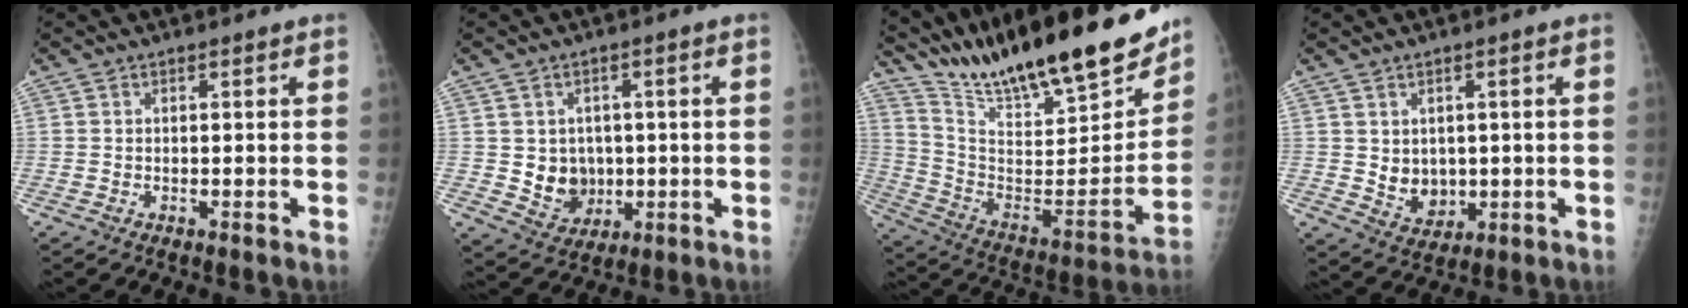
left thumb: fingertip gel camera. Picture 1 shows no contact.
{"total": 7.1, "force": [-0.2, 6.3, 3.4], "torque": [-0.015, -0.002, 0.013]}
{"total": 27.5, "force": [22.8, 5.4, 14.5], "torque": [-0.216, -0.103, 0.370]}
{"total": 5.5, "force": [0.3, 4.6, 3.0], "torque": [-0.023, -0.011, 0.023]}